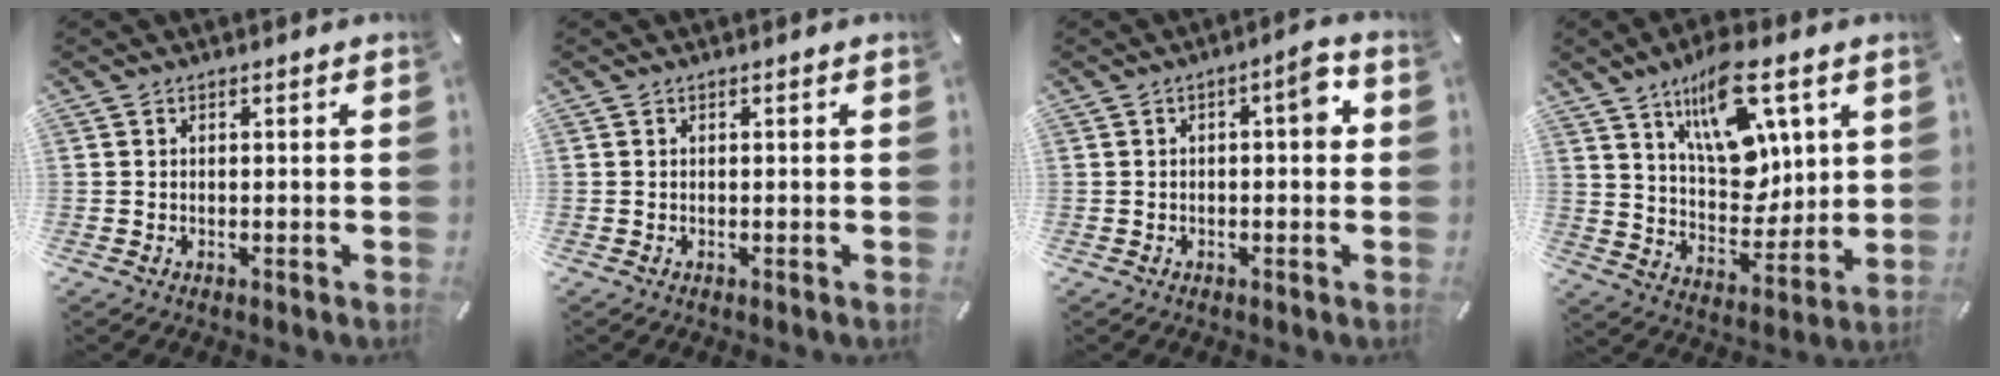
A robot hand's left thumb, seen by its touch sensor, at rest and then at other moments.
{"total": 0.0}
{"total": 5.9, "force": [0.5, 1.9, 5.5], "torque": [-0.072, 0.004, -0.002]}
{"total": 17.0, "force": [8.8, 9.4, 11.2], "torque": [-0.178, -0.040, 0.155]}